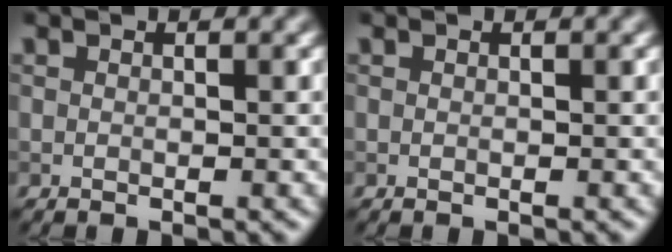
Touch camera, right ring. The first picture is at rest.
{"total": 0.0}